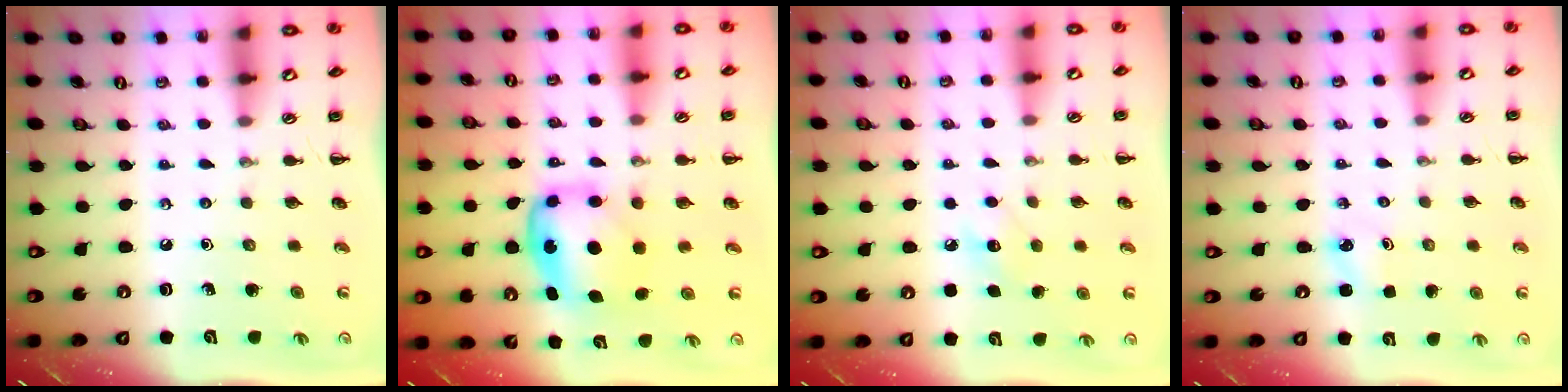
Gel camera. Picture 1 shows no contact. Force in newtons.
{"total": 6.0, "press": 6.0, "slide": 0.8}
{"total": 7.5, "press": 7.3, "slide": 1.7}
{"total": 2.3, "press": 2.2, "slide": 0.7}